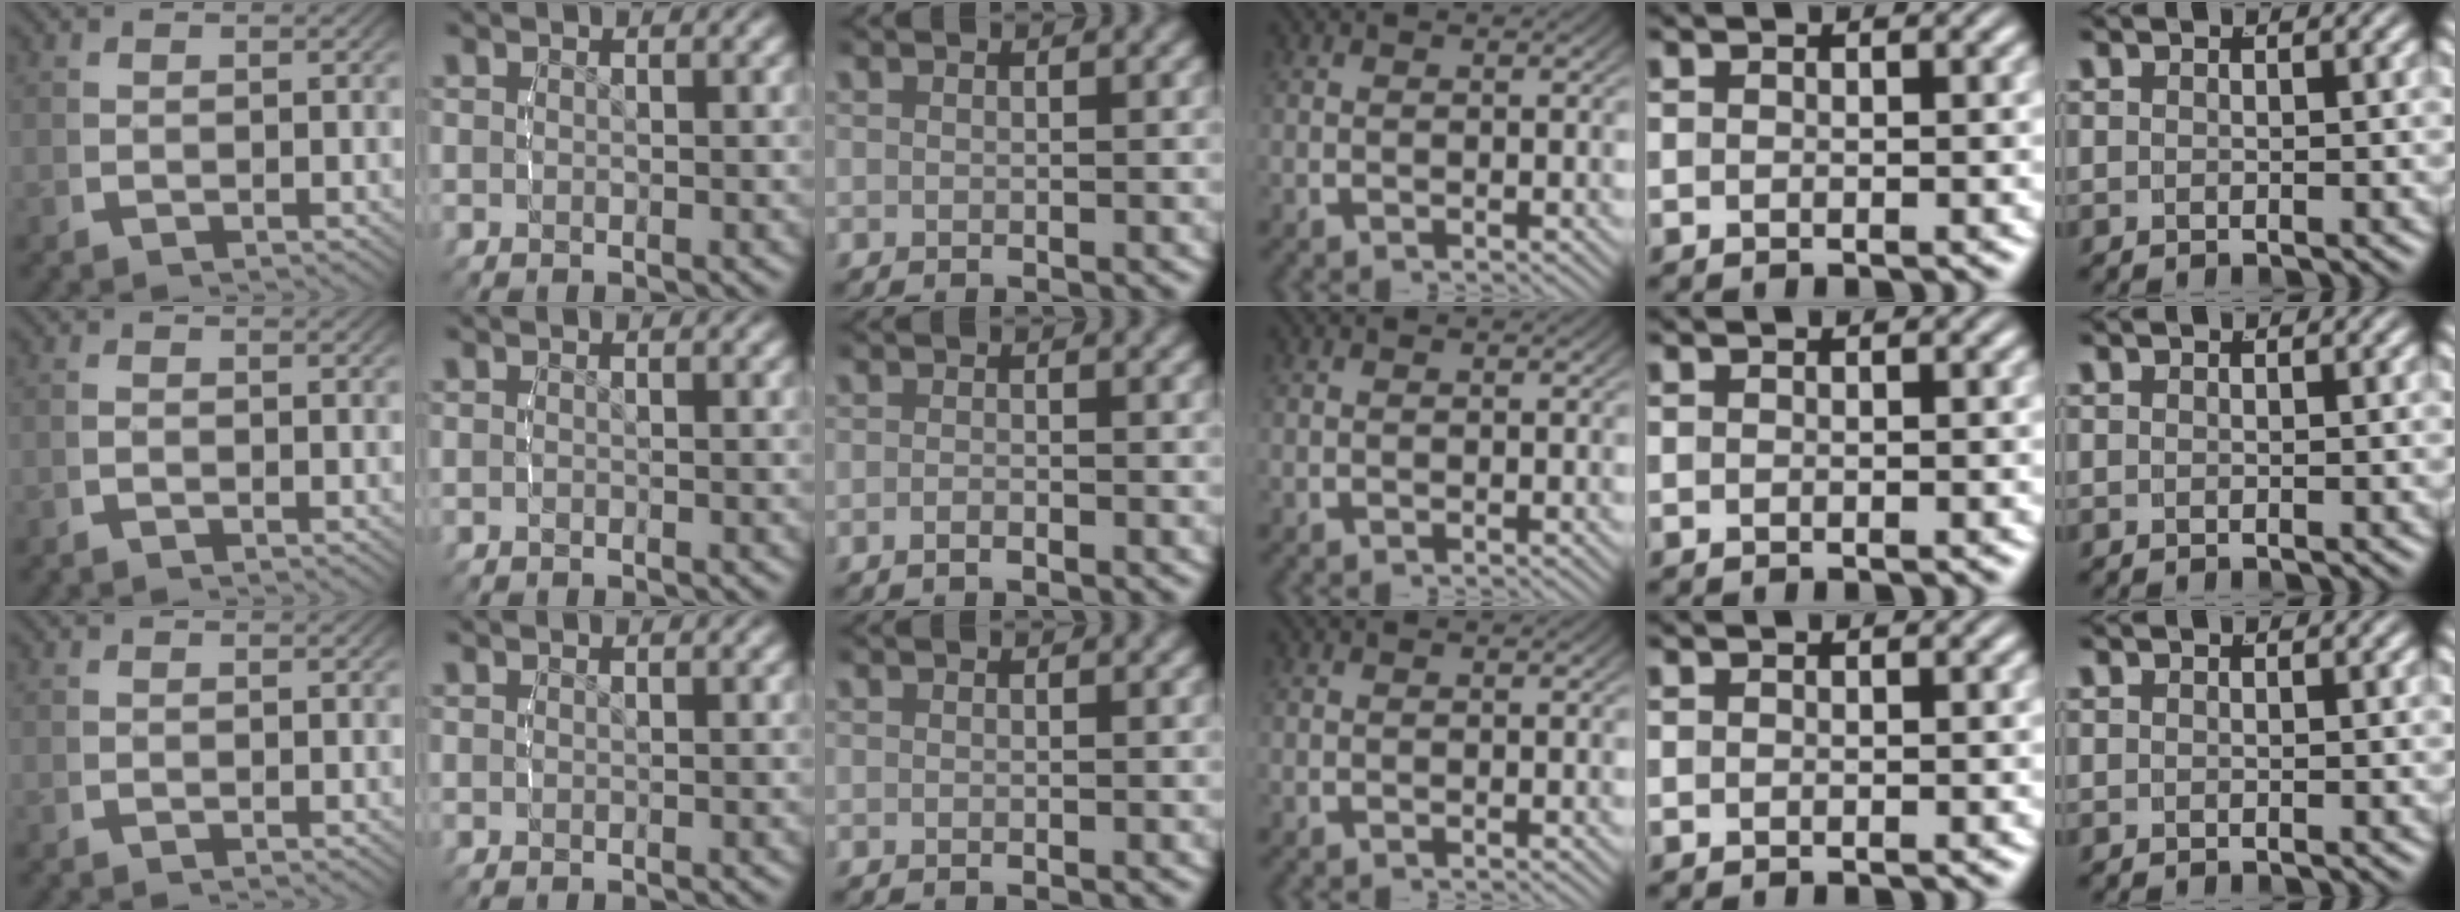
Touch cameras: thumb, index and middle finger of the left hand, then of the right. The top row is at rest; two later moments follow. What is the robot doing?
{"motion": "lift_and_place", "object": "cloth"}